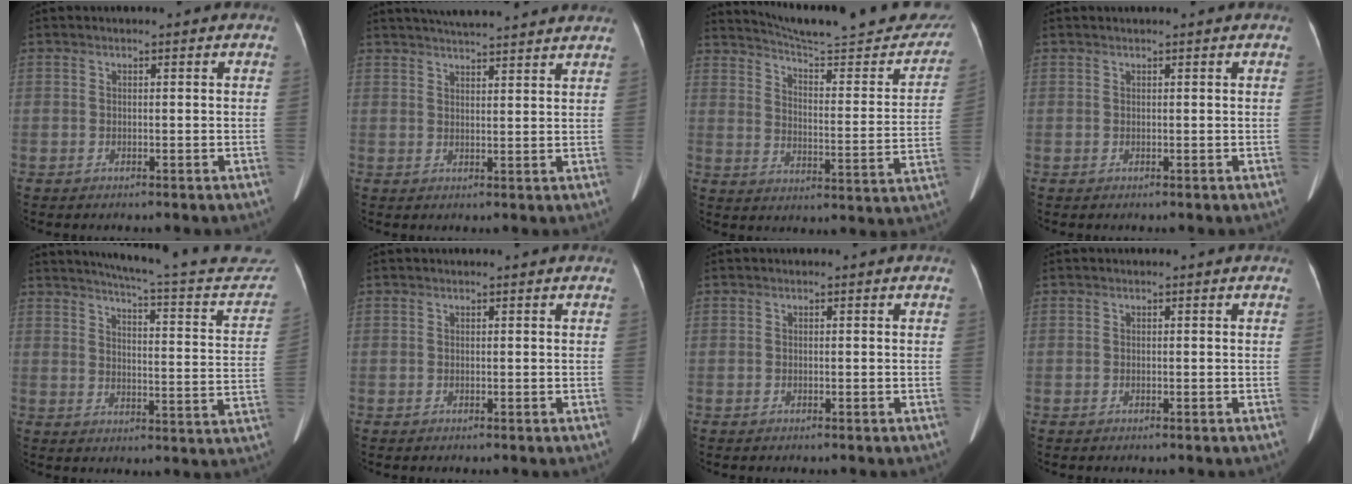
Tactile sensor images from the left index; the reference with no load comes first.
{"total": 13.9, "force": [12.7, 1.0, 5.6], "torque": [-0.091, 0.027, 0.165]}
{"total": 24.7, "force": [22.7, 2.9, 9.4], "torque": [-0.126, -0.074, 0.286]}
{"total": 1.8, "force": [1.6, -0.1, 0.7], "torque": [-0.008, 0.022, 0.027]}
{"total": 23.6, "force": [21.7, 2.3, 8.9], "torque": [-0.118, -0.076, 0.250]}
{"total": 0.9, "force": [0.8, 0.0, 0.3], "torque": [-0.008, 0.011, 0.011]}
{"total": 0.0}
{"total": 0.0}